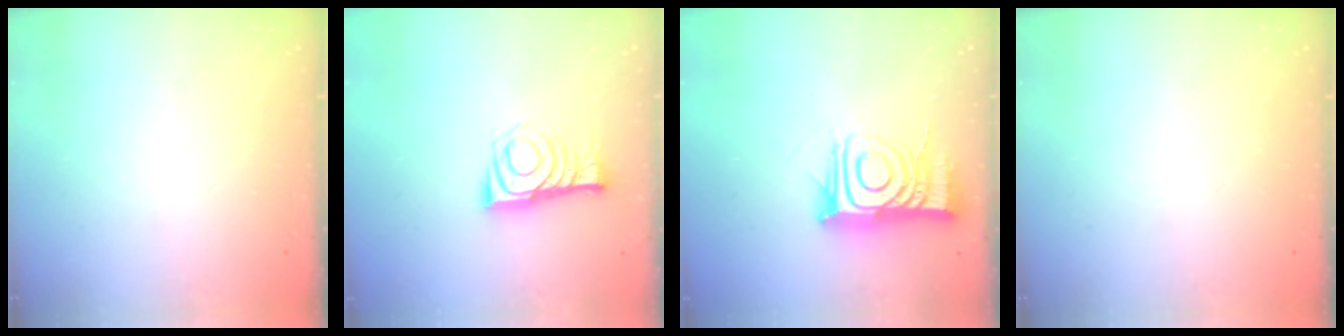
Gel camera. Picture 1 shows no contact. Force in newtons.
{"total": 9.0, "press": 9.0, "slide": 0.2}
{"total": 14.8, "press": 14.7, "slide": 1.0}
{"total": 0.0}